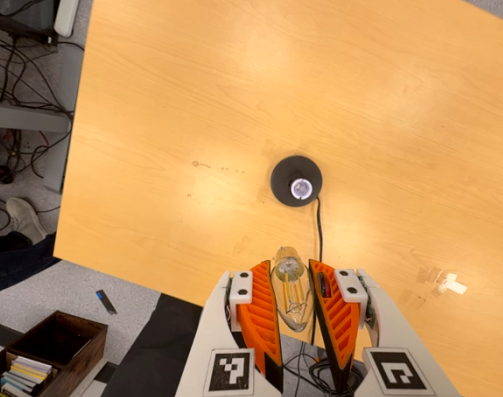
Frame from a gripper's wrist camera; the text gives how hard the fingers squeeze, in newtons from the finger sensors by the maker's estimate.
{"total": 13.1, "left": 13.5, "right": 12.7}